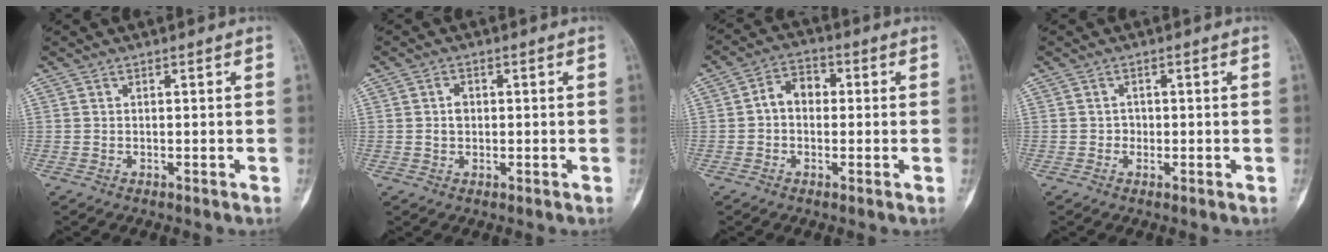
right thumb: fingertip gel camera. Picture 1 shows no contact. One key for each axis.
{"total": 2.3, "fx": 0.1, "fy": 1.8, "fz": 1.5, "tx": -0.019, "ty": 0.005, "tz": 0.000}
{"total": 5.8, "fx": 0.1, "fy": 4.3, "fz": 3.8, "tx": -0.043, "ty": 0.021, "tz": -0.010}
{"total": 1.2, "fx": -0.2, "fy": 1.1, "fz": 0.4, "tx": 0.004, "ty": 0.005, "tz": -0.007}